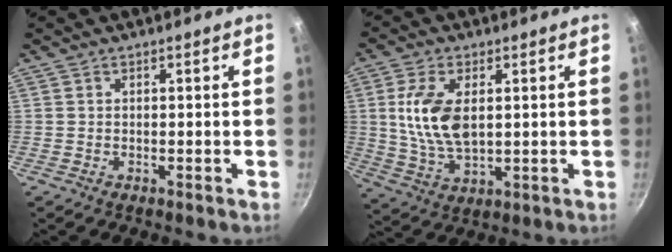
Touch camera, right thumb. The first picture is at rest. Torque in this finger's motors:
{"motor_torque": [-0.80, 1.17, 1.11, 0.60, 0.12]}